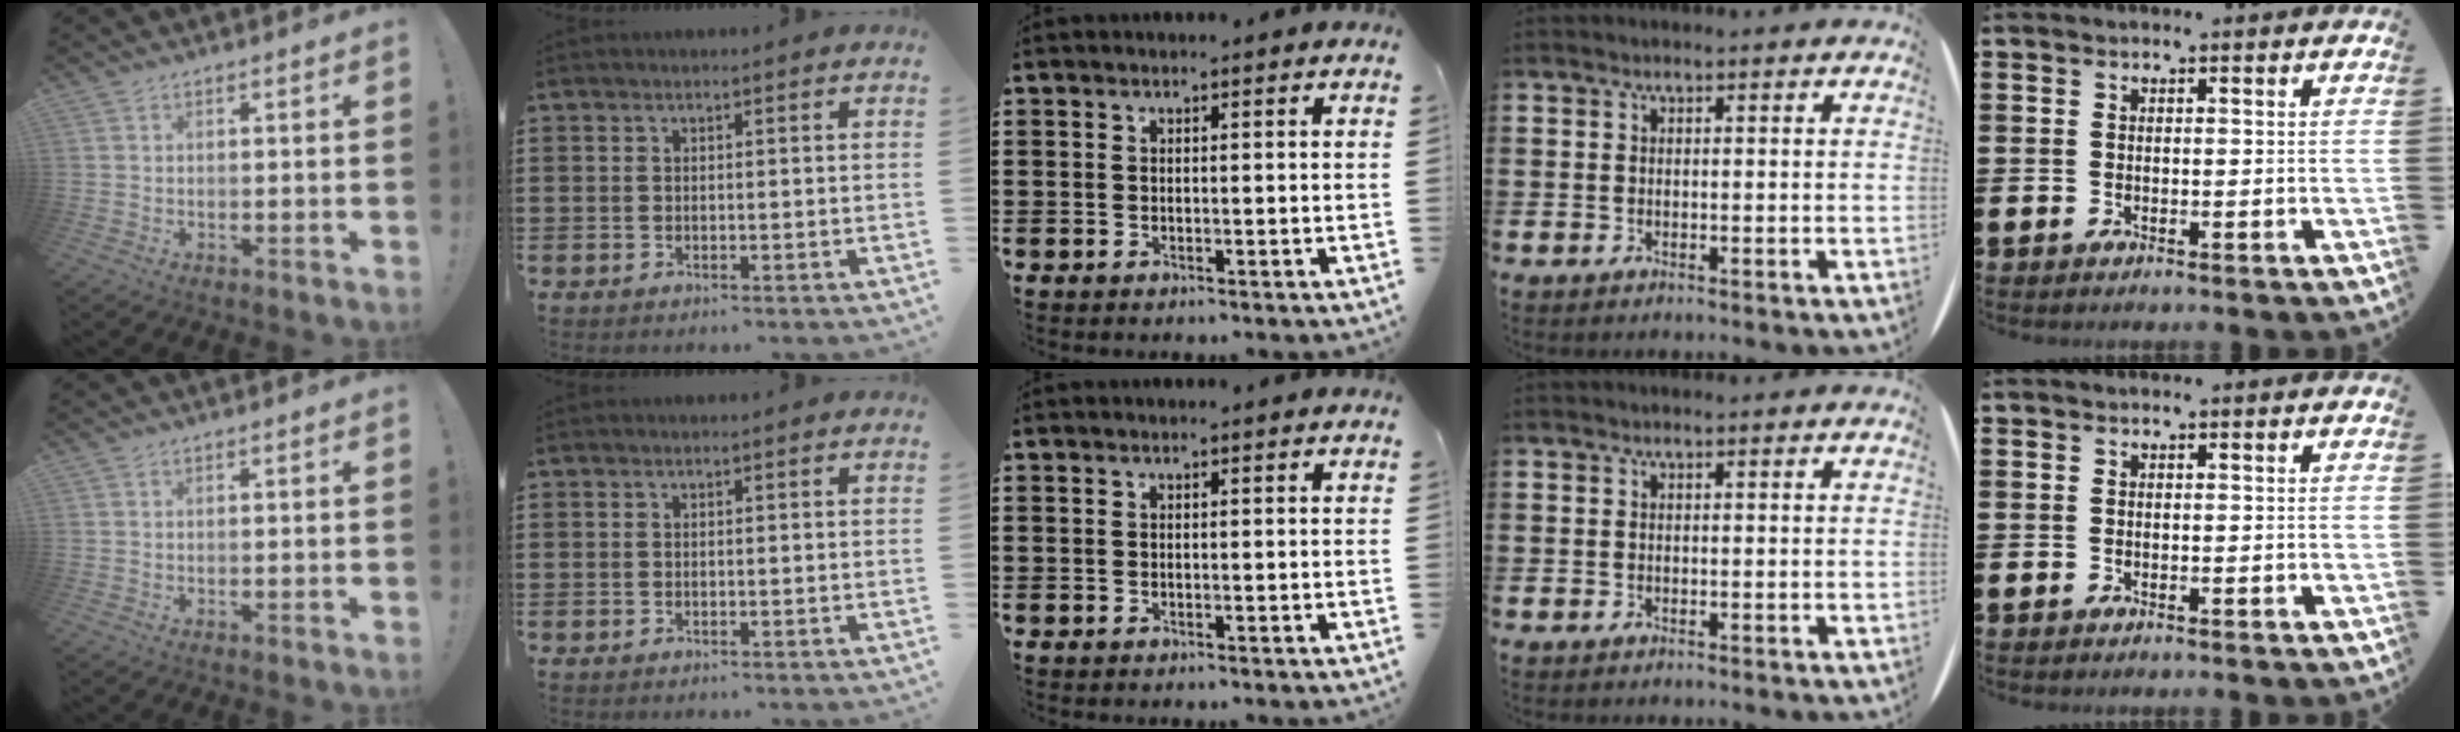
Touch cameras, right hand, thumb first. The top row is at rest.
{}